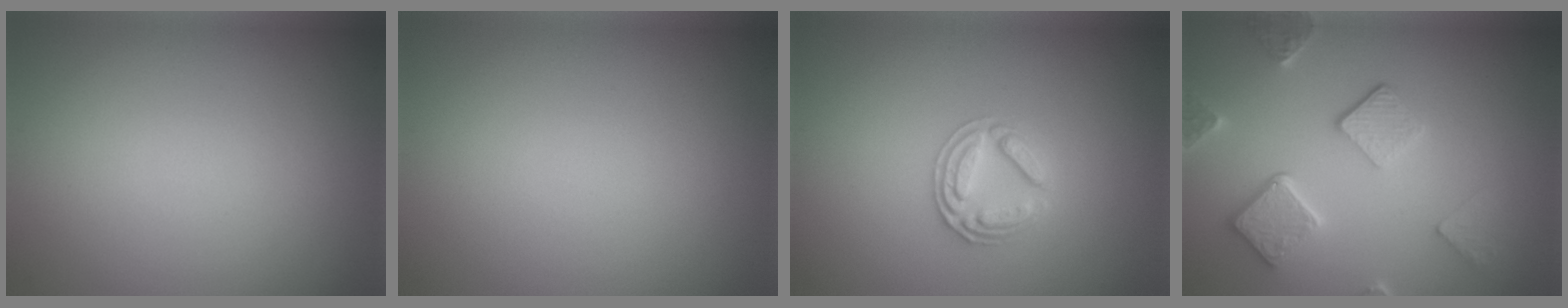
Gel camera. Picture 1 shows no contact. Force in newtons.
{"total": 0.0}
{"total": 2.7, "press": 2.7, "slide": 0.6}
{"total": 5.0, "press": 3.9, "slide": 3.2}